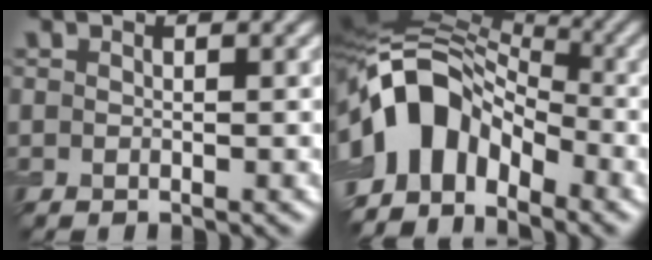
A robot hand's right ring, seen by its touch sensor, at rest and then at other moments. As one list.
[{"total": 10.6, "force": [-3.8, 6.8, 7.1], "torque": [-0.120, 0.017, -0.081]}]